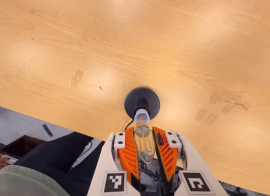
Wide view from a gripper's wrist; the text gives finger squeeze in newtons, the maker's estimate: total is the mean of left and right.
{"total": 20.2, "left": 22.2, "right": 18.1}